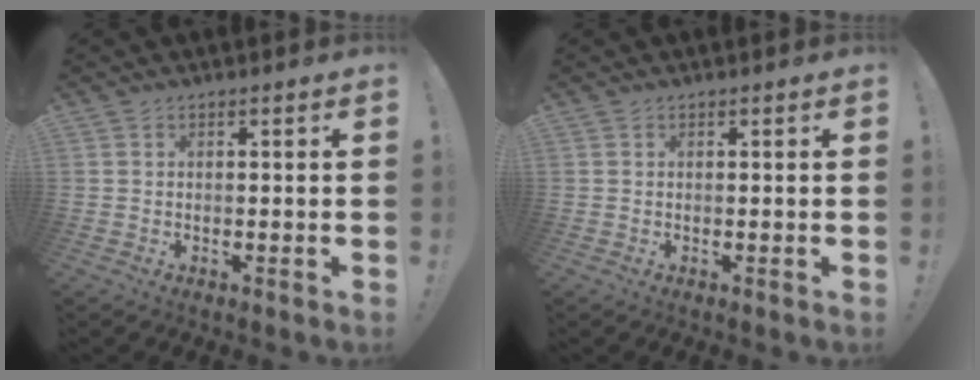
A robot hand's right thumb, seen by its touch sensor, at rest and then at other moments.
{"total": 0.0}